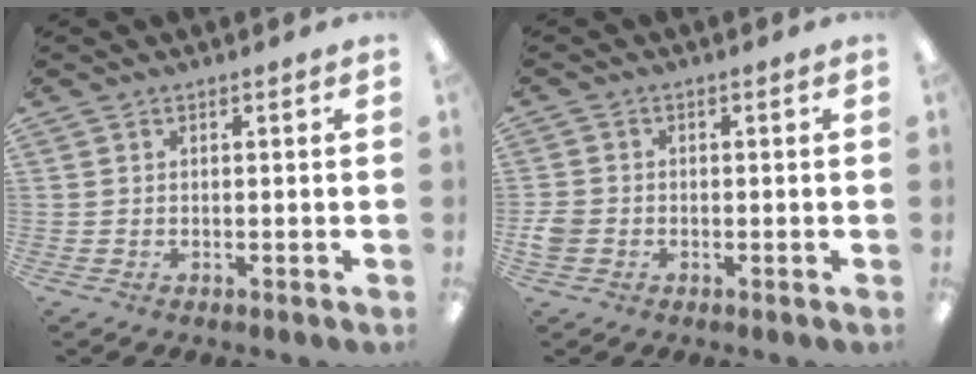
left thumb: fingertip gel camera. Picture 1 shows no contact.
{"total": 3.4, "force": [-1.0, 2.9, 1.4], "torque": [-0.019, 0.009, -0.016]}